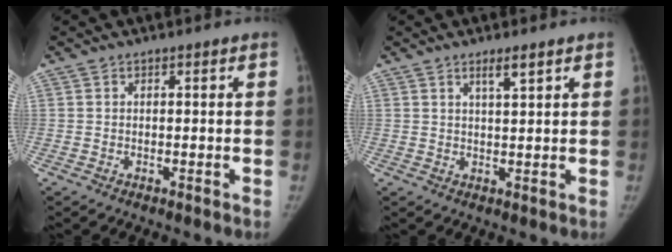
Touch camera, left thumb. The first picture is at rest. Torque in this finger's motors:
{"motor_torque": [-0.12, 0.06, 0.50, -0.11, 0.00]}